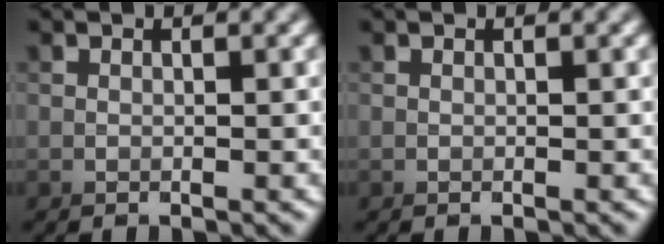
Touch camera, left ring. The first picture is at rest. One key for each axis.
{"total": 0.0}